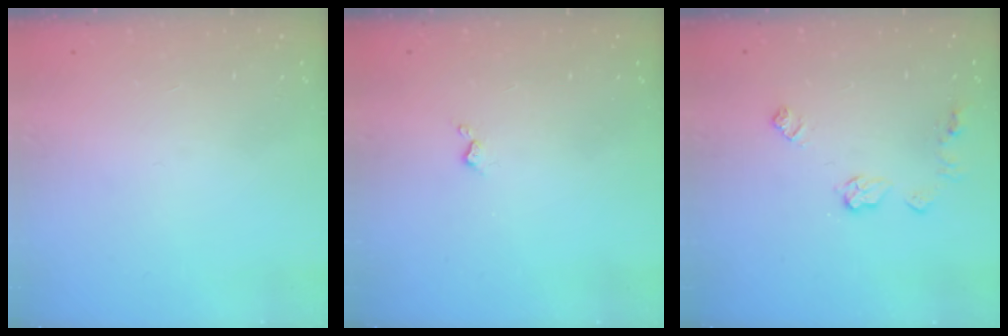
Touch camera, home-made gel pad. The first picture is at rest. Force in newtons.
{"total": 2.2, "press": 2.1, "slide": 0.5}
{"total": 7.8, "press": 7.8, "slide": 0.5}